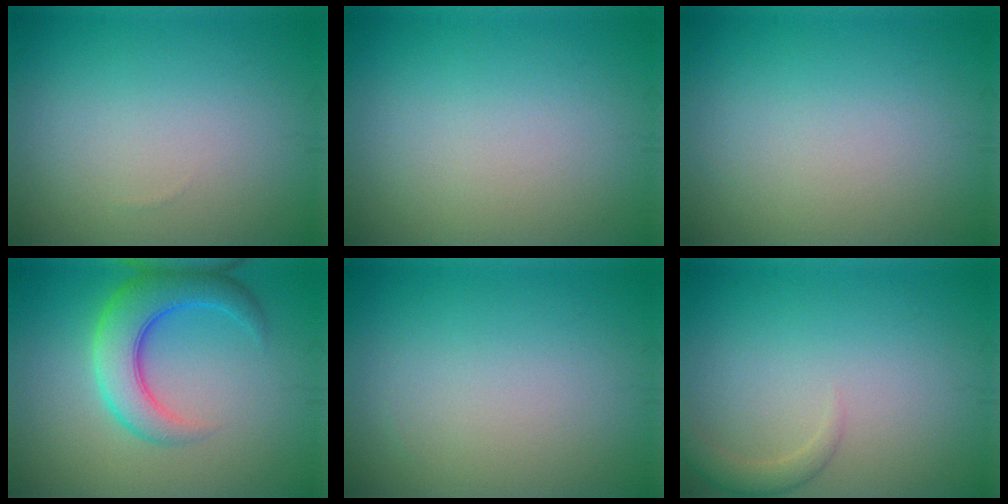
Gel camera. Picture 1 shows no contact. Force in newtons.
{"total": 0.0}
{"total": 0.0}
{"total": 5.9, "press": 5.9, "slide": 0.2}
{"total": 0.0}
{"total": 1.6, "press": 1.6, "slide": 0.0}